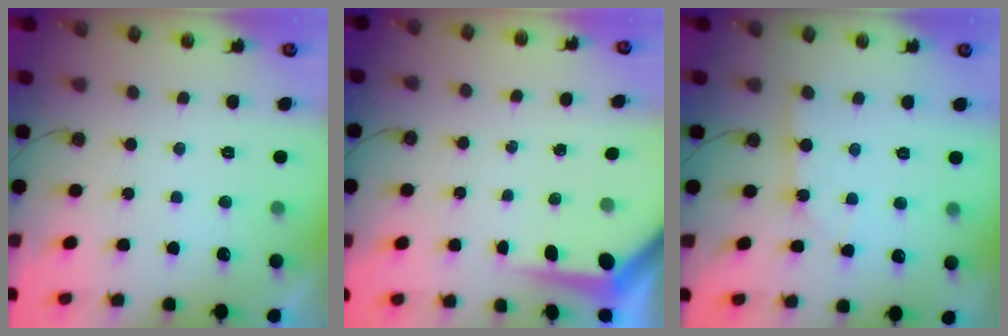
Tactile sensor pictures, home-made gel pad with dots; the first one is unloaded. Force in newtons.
{"total": 4.8, "press": 4.8, "slide": 0.4}
{"total": 3.0, "press": 3.0, "slide": 0.4}